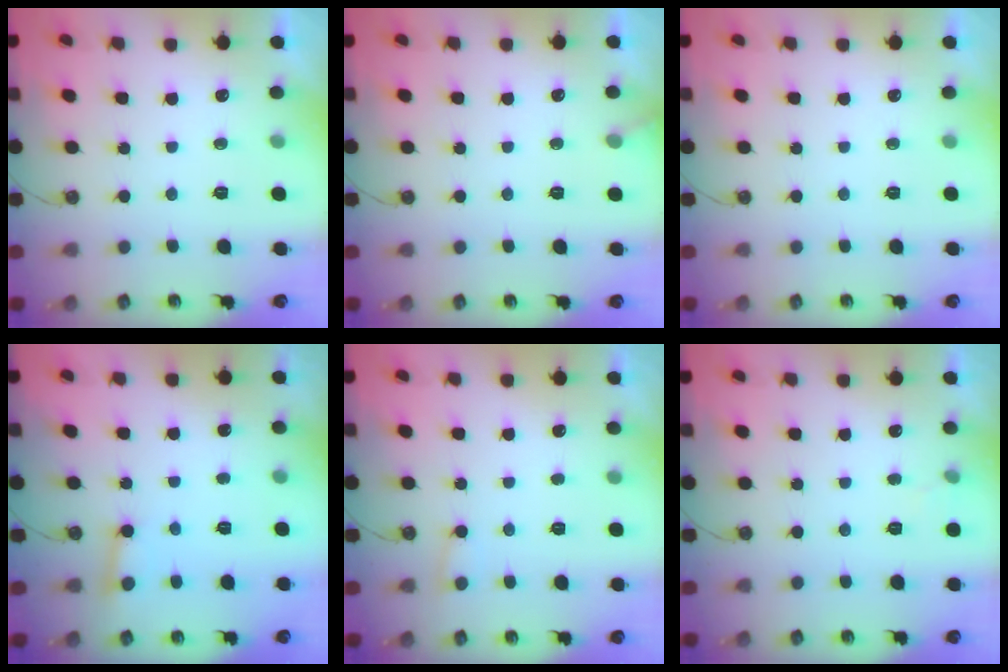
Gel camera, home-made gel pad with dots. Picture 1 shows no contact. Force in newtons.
{"total": 4.6, "press": 4.6, "slide": 0.3}
{"total": 0.0}
{"total": 2.5, "press": 2.5, "slide": 0.4}
{"total": 4.3, "press": 4.3, "slide": 0.4}
{"total": 3.4, "press": 3.4, "slide": 0.5}